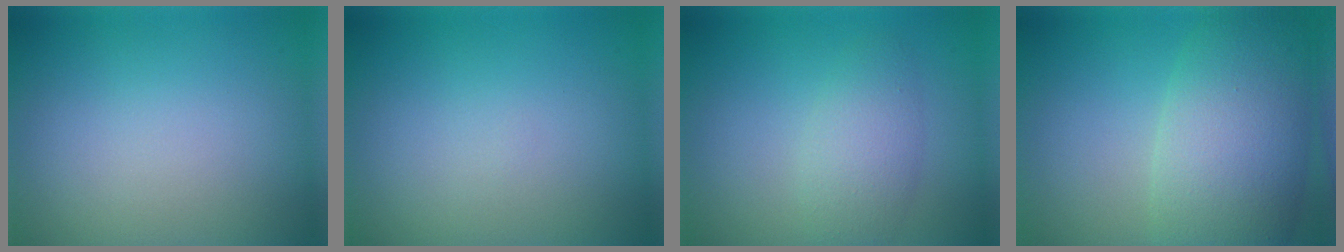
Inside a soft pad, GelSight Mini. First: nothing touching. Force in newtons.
{"total": 0.0}
{"total": 3.1, "press": 3.1, "slide": 0.1}
{"total": 9.7, "press": 9.6, "slide": 0.5}